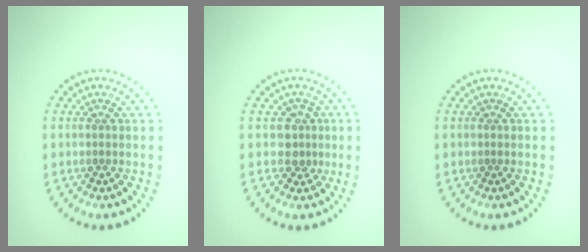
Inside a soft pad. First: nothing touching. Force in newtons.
{"total": 2.1, "press": 1.7, "slide": 1.2}
{"total": 0.0}